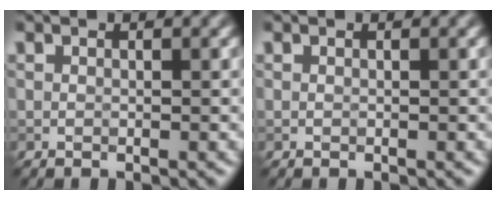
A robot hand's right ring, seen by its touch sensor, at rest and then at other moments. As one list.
[{"total": 0.0}]